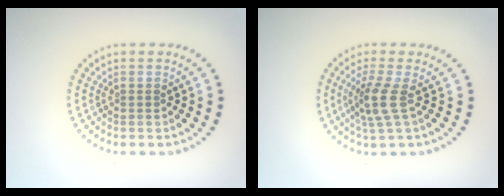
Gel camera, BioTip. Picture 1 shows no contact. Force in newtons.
{"total": 2.7, "press": 2.0, "slide": 1.7}